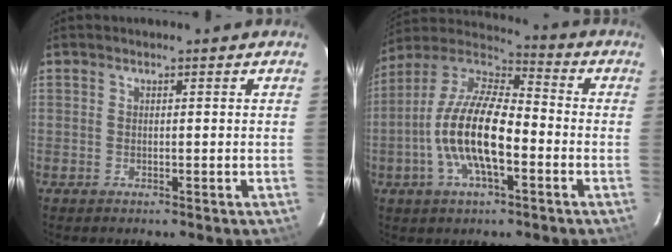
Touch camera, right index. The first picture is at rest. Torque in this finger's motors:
{"motor_torque": [1.80, -0.34, 1.05, 0.21]}